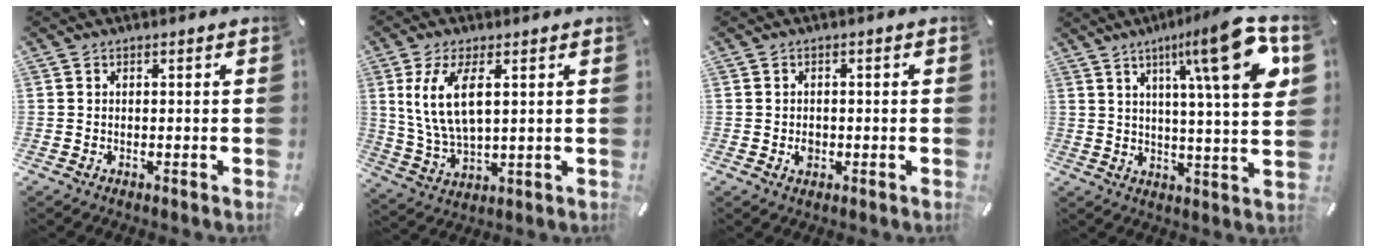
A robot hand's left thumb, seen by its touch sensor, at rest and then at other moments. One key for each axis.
{"total": 10.5, "fx": 3.5, "fy": 4.7, "fz": 8.7, "tx": -0.200, "ty": -0.004, "tz": 0.060}
{"total": 2.6, "fx": -0.6, "fy": 2.2, "fz": 1.2, "tx": -0.014, "ty": 0.001, "tz": -0.013}
{"total": 19.6, "fx": 8.2, "fy": 3.9, "fz": 17.3, "tx": -0.246, "ty": -0.041, "tz": 0.110}